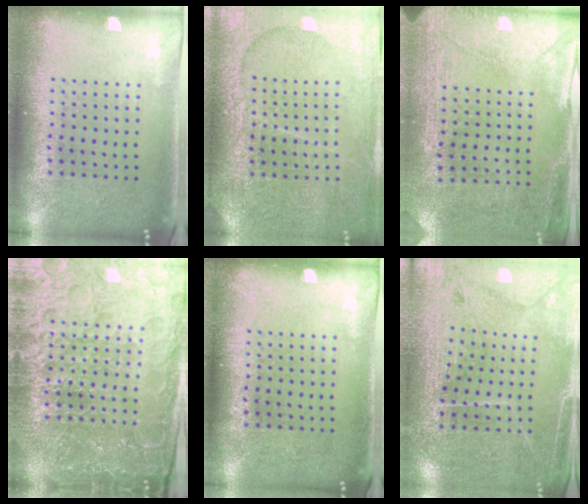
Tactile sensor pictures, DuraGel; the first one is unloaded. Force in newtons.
{"total": 3.5, "press": 3.2, "slide": 1.4}
{"total": 2.9, "press": 2.6, "slide": 1.3}
{"total": 5.5, "press": 5.0, "slide": 2.3}
{"total": 0.0}
{"total": 3.1, "press": 3.0, "slide": 0.7}